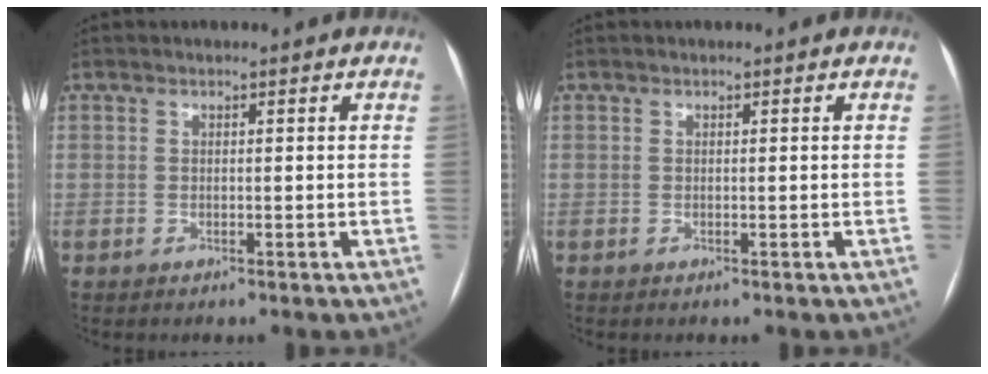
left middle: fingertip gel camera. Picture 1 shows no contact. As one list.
[{"total": 0.0}]